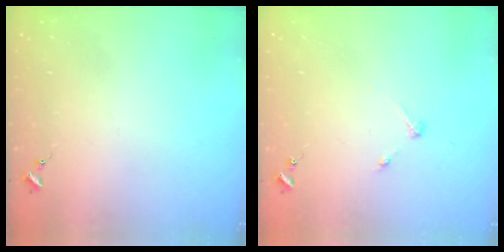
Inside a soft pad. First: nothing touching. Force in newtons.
{"total": 2.7, "press": 2.7, "slide": 0.3}